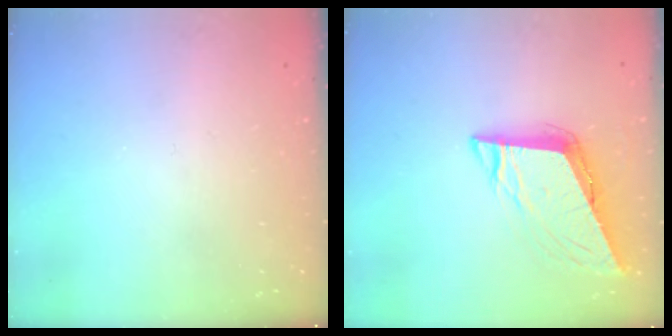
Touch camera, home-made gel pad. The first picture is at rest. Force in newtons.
{"total": 9.6, "press": 9.4, "slide": 2.1}